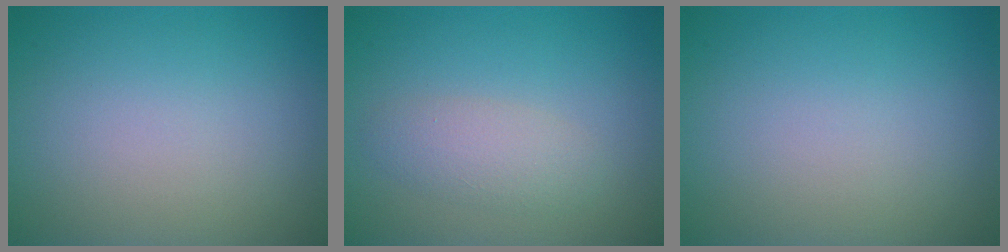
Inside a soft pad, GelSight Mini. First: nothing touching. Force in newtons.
{"total": 2.5, "press": 2.5, "slide": 0.1}
{"total": 0.0}